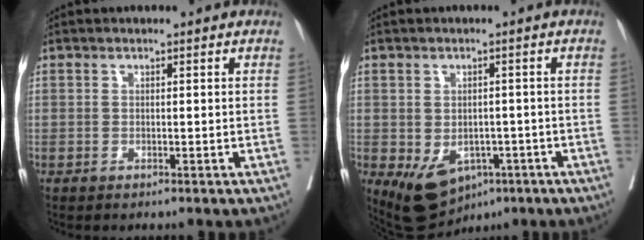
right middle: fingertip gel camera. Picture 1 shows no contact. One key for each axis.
{"total": 10.2, "fx": -4.9, "fy": 6.7, "fz": 5.9, "tx": -0.091, "ty": 0.008, "tz": -0.059}